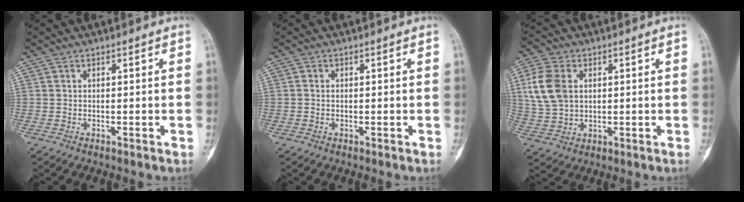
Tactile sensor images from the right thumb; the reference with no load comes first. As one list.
[{"total": 0.5, "force": [-0.1, 0.4, 0.3], "torque": [-0.006, 0.001, -0.003]}, {"total": 10.2, "force": [2.2, 7.2, 6.9], "torque": [-0.144, 0.002, 0.049]}]